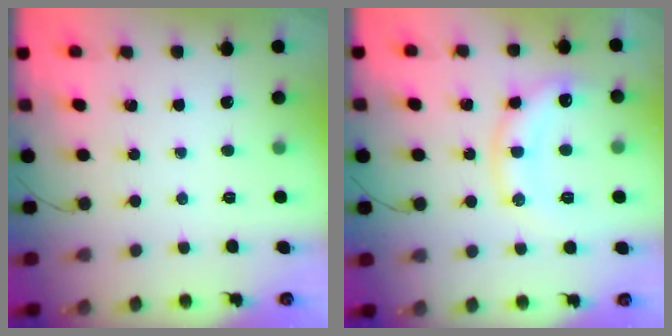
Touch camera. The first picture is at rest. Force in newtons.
{"total": 13.0, "press": 12.9, "slide": 0.7}